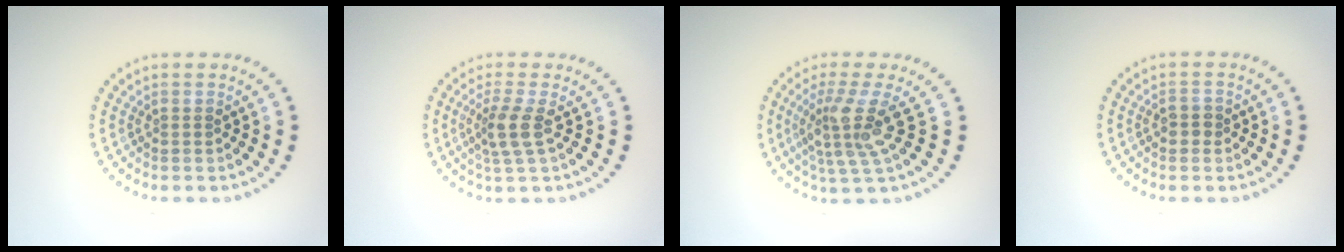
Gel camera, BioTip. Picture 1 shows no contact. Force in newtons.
{"total": 2.7, "press": 2.1, "slide": 1.7}
{"total": 4.3, "press": 3.1, "slide": 3.0}
{"total": 1.4, "press": 1.4, "slide": 0.3}